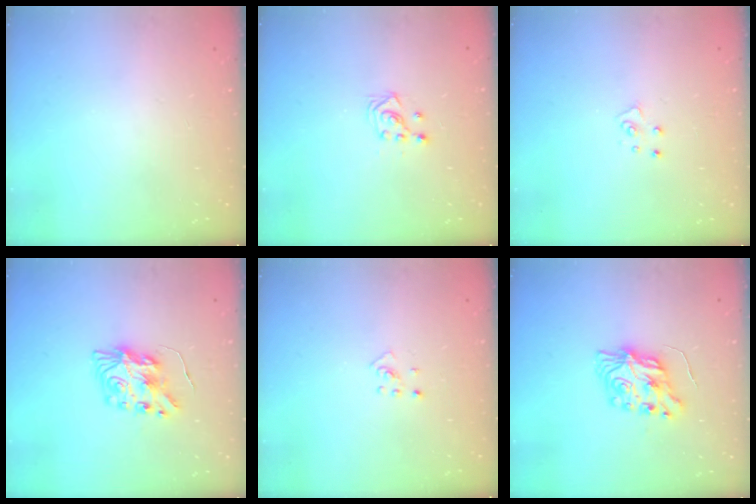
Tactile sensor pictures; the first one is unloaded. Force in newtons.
{"total": 3.0, "press": 2.8, "slide": 1.0}
{"total": 4.0, "press": 4.0, "slide": 0.3}
{"total": 8.7, "press": 8.7, "slide": 0.3}
{"total": 2.7, "press": 2.6, "slide": 0.6}
{"total": 7.9, "press": 7.9, "slide": 0.2}